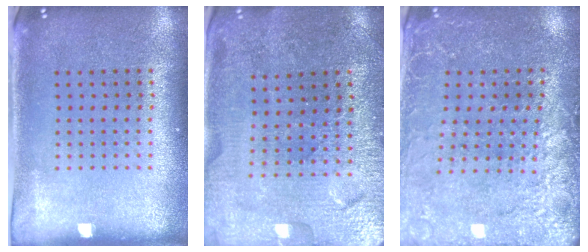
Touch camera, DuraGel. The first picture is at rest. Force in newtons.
{"total": 3.2, "press": 3.2, "slide": 0.1}
{"total": 2.7, "press": 2.7, "slide": 0.3}